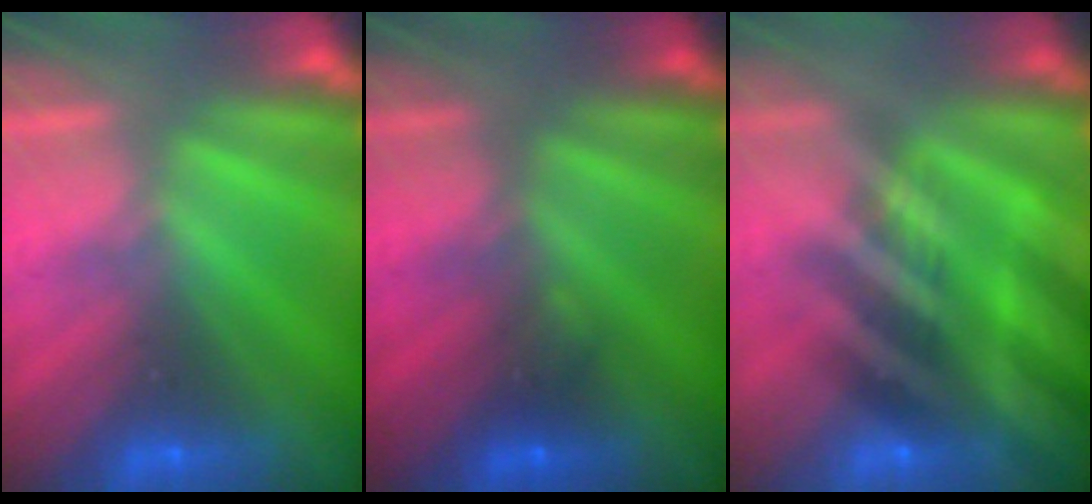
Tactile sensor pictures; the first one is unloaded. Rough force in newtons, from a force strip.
{"total": 1.8}
{"total": 9.4}